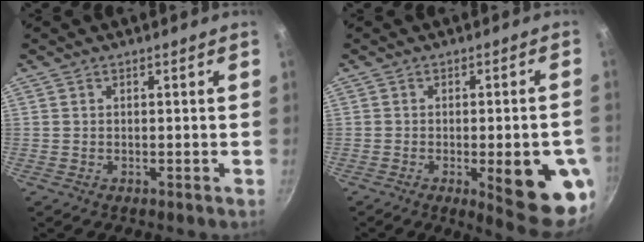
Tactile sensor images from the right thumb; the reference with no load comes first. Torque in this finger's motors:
{"motor_torque": [2.50, 2.33, 1.62, -0.48, 0.40]}